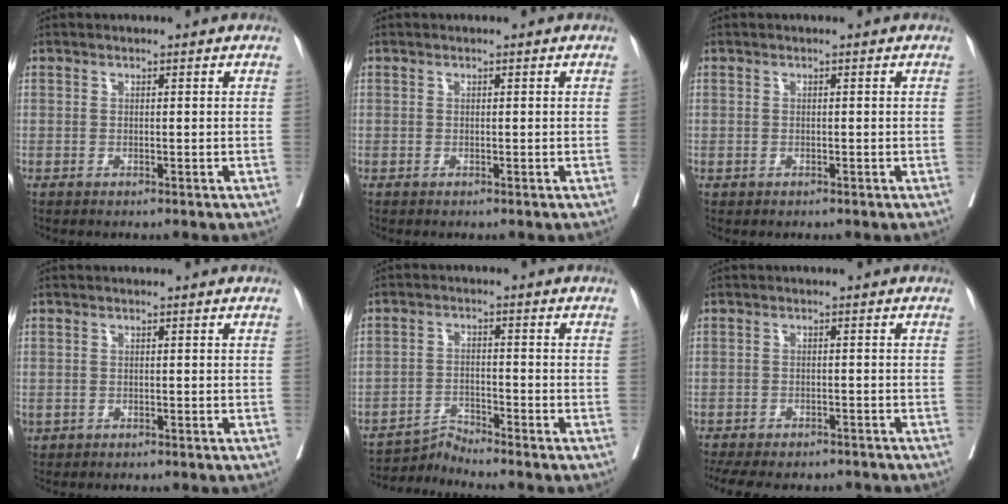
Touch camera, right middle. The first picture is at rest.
{"total": 0.0}
{"total": 0.0}
{"total": 0.8, "force": [-0.1, 0.7, 0.4], "torque": [-0.012, 0.000, 0.005]}
{"total": 4.0, "force": [-3.4, -1.6, -1.3], "torque": [0.019, -0.012, -0.061]}
{"total": 12.2, "force": [-10.5, 4.3, 4.5], "torque": [-0.092, -0.005, -0.135]}